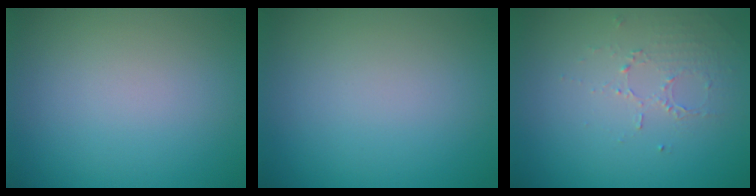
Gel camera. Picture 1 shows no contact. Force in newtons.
{"total": 0.0}
{"total": 1.4, "press": 0.8, "slide": 1.2}